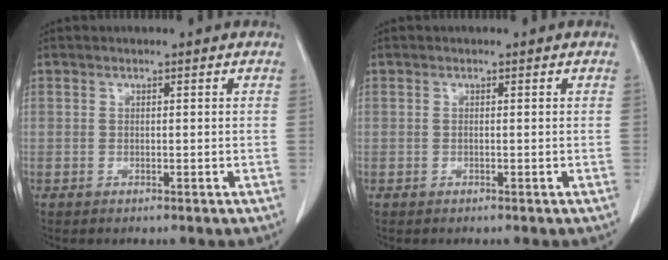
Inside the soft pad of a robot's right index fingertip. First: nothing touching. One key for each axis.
{"total": 0.0}